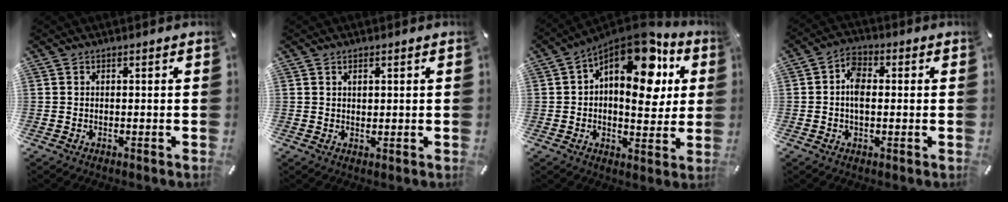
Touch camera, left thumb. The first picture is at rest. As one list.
[{"total": 1.3, "force": [0.6, 0.8, 0.8], "torque": [-0.017, 0.002, 0.011]}, {"total": 16.7, "force": [8.3, 8.2, 12.0], "torque": [-0.175, -0.063, 0.141]}, {"total": 5.3, "force": [-0.1, 3.4, 4.1], "torque": [-0.075, 0.005, -0.005]}]